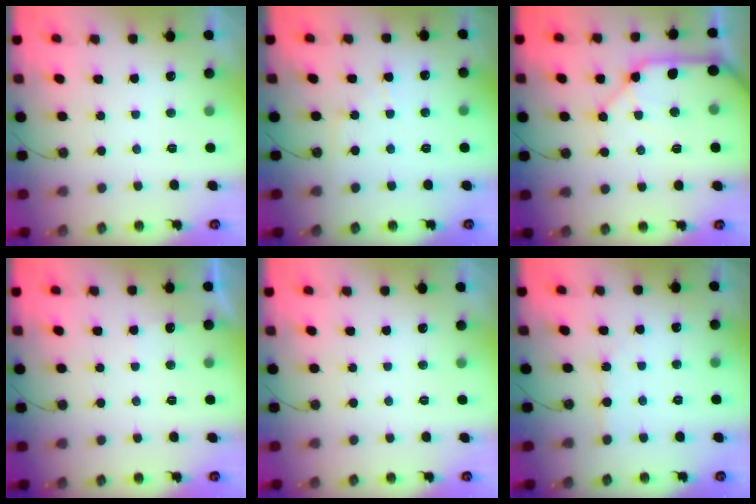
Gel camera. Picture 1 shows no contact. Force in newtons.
{"total": 6.3, "press": 6.3, "slide": 0.8}
{"total": 12.0, "press": 11.9, "slide": 1.6}
{"total": 2.1, "press": 2.1, "slide": 0.4}
{"total": 0.0}
{"total": 2.5, "press": 2.5, "slide": 0.4}